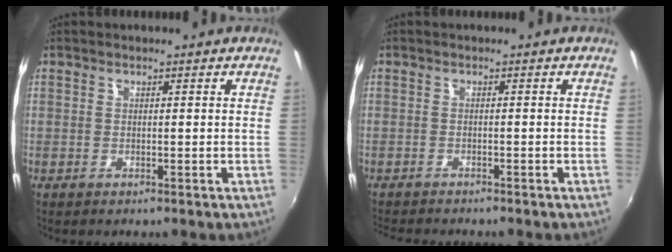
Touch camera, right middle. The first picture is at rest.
{"total": 3.9, "force": [-3.7, 0.4, 1.1], "torque": [-0.033, -0.015, -0.063]}